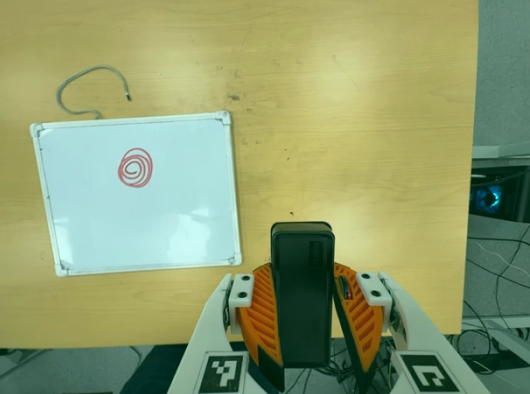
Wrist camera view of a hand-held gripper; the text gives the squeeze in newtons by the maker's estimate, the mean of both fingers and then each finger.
{"total": 9.0, "left": 7.7, "right": 10.2}